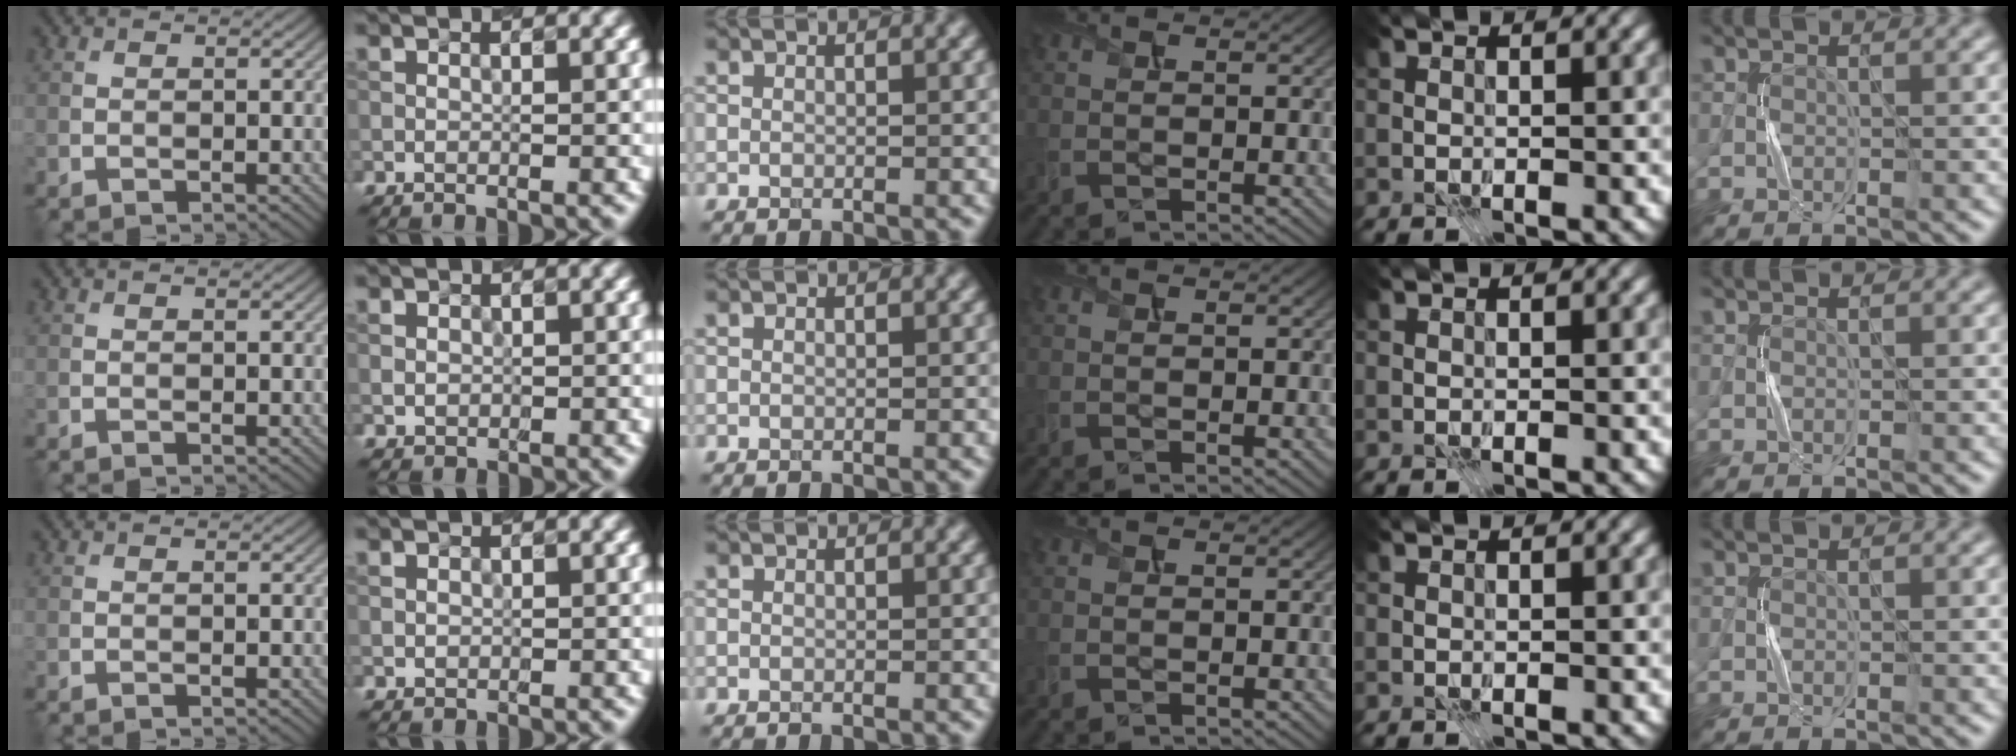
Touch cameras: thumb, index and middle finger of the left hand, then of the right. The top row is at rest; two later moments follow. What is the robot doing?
{"motion": "press", "object": "calculator"}